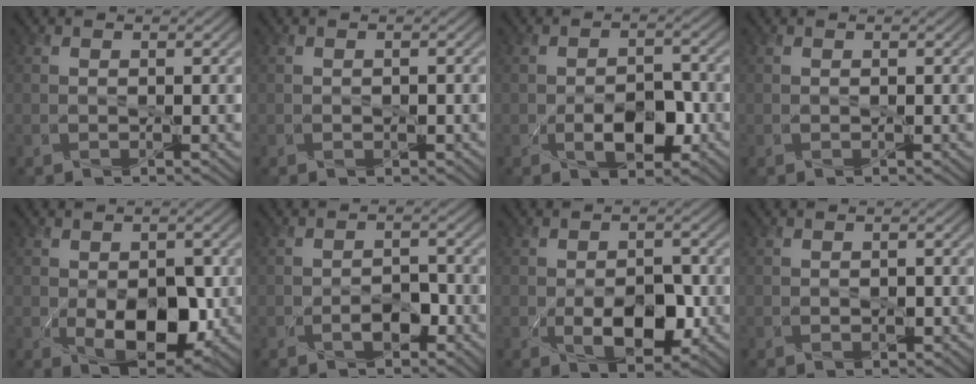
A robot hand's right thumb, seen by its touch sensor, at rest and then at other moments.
{"total": 0.7, "force": [-0.3, 0.5, 0.5], "torque": [-0.006, -0.002, -0.004]}
{"total": 5.1, "force": [-1.7, 3.0, 3.7], "torque": [-0.061, -0.005, -0.025]}
{"total": 0.0}
{"total": 8.2, "force": [-1.5, 4.9, 6.5], "torque": [-0.117, -0.027, -0.010]}
{"total": 3.0, "force": [-1.5, 1.8, 1.9], "torque": [-0.031, 0.001, -0.023]}
{"total": 6.2, "force": [-1.6, 3.6, 4.7], "torque": [-0.078, -0.014, -0.019]}
{"total": 1.0, "force": [-0.3, 0.7, 0.7], "torque": [-0.010, -0.004, -0.002]}